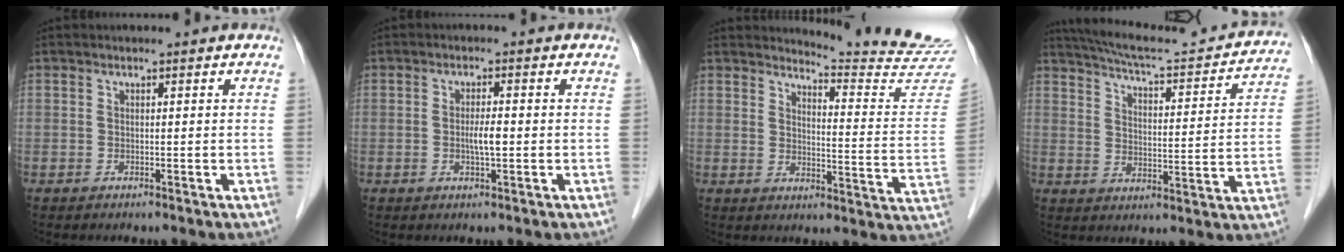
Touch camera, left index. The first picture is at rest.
{"total": 2.6, "force": [-0.4, 0.4, 2.5], "torque": [-0.051, 0.000, -0.008]}
{"total": 14.5, "force": [14.4, -1.8, 1.0], "torque": [-0.012, -0.127, 0.158]}
{"total": 20.9, "force": [19.3, 2.1, 7.7], "torque": [-0.122, -0.012, 0.253]}